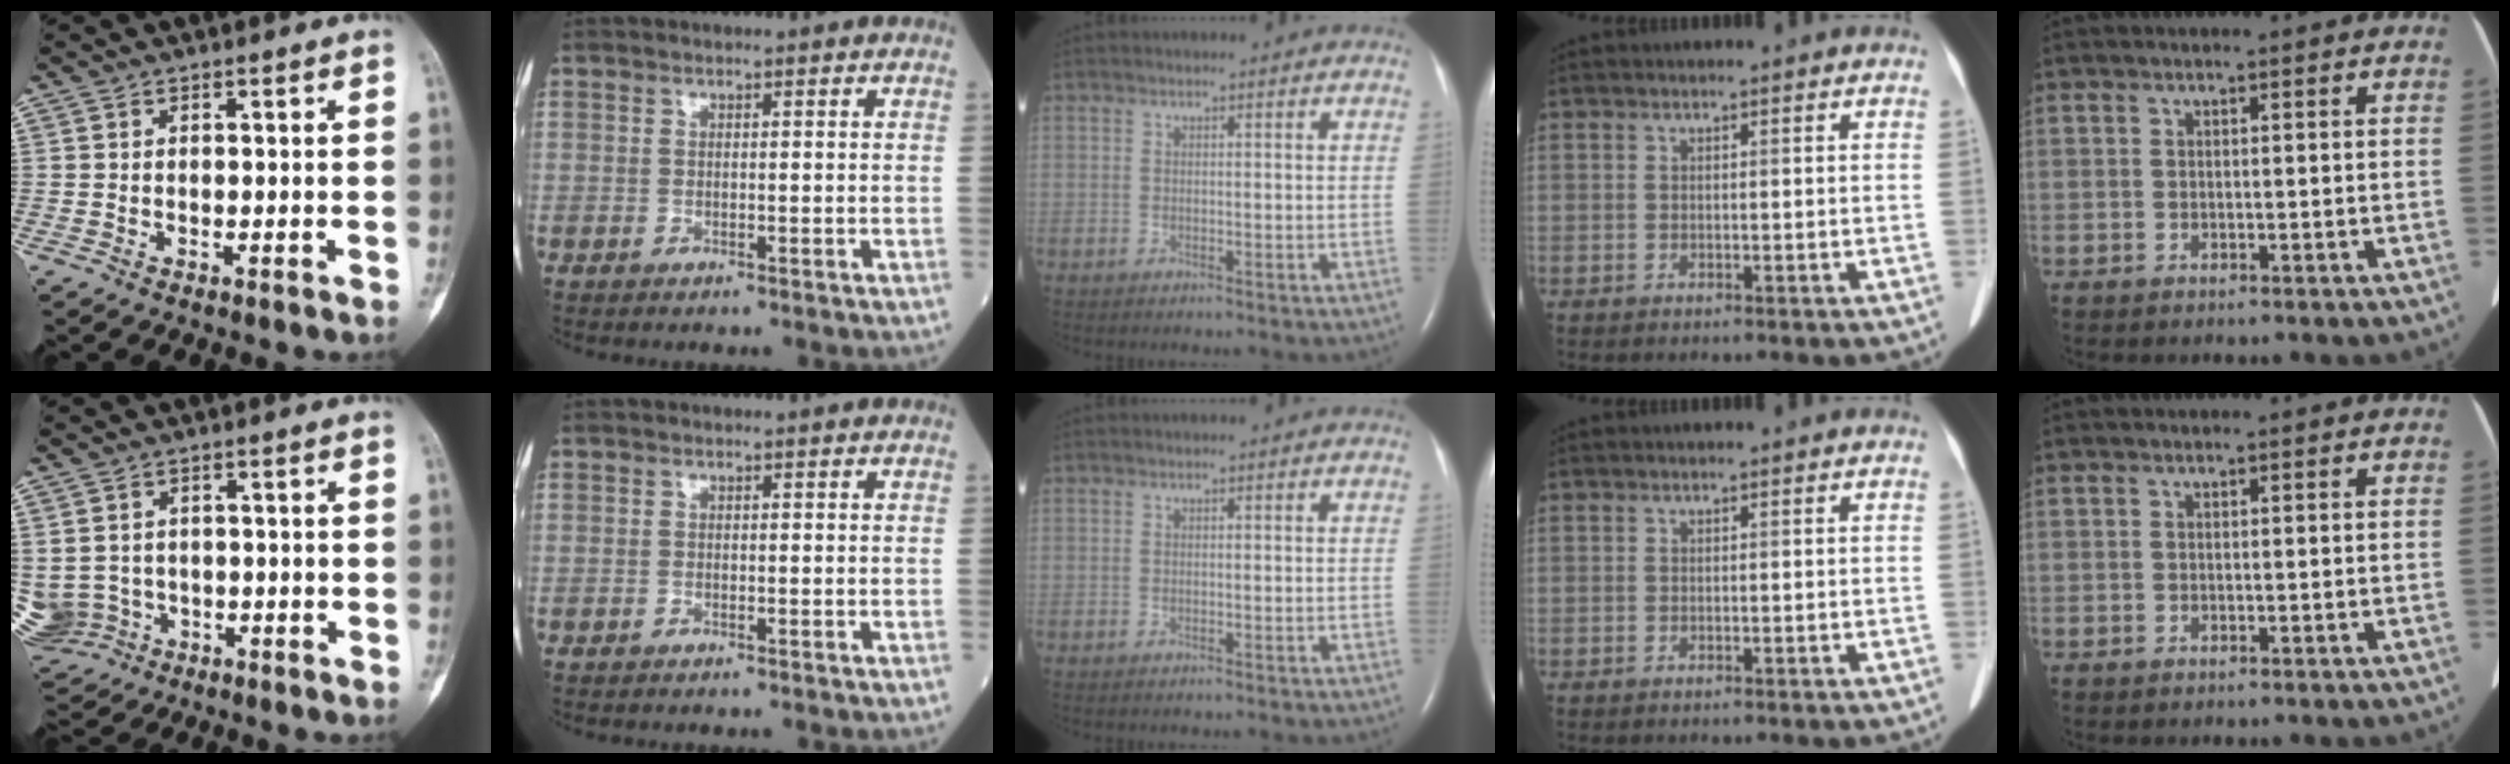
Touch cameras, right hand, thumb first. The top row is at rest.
{"thumb": {"total": 9.8, "force": [-1.9, 9.0, 3.2], "torque": [-0.093, 0.024, -0.016]}}